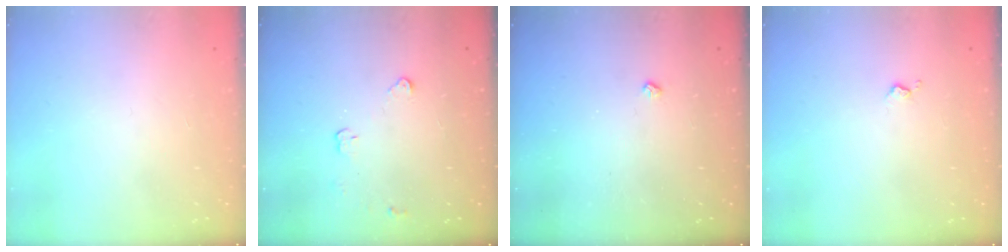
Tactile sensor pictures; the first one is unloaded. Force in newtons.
{"total": 2.9, "press": 2.9, "slide": 0.4}
{"total": 2.6, "press": 2.5, "slide": 0.5}
{"total": 2.7, "press": 2.6, "slide": 0.5}